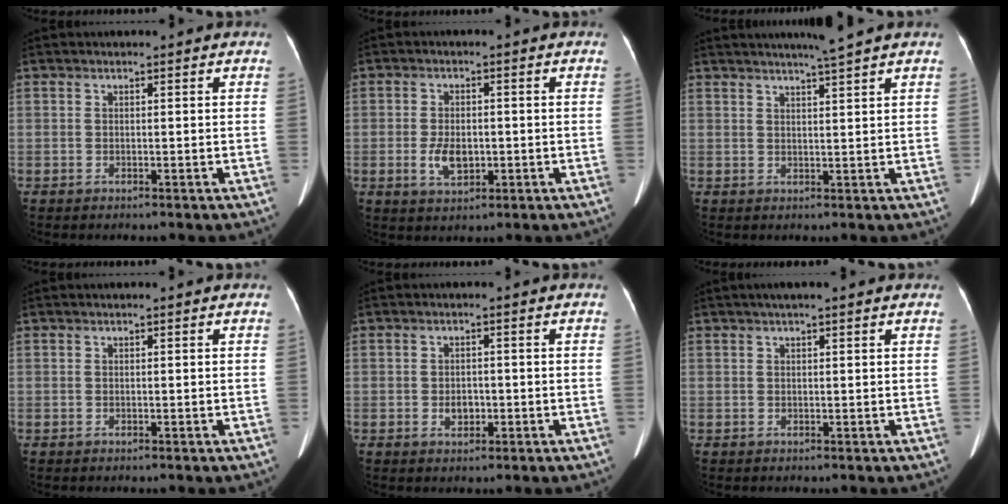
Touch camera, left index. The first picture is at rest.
{"total": 4.5, "force": [-1.0, 2.5, 3.6], "torque": [-0.072, 0.000, -0.013]}
{"total": 4.2, "force": [3.5, -1.2, 2.1], "torque": [-0.033, -0.002, 0.054]}
{"total": 0.0}
{"total": 2.3, "force": [-0.7, 1.6, 1.4], "torque": [-0.021, 0.004, -0.006]}
{"total": 3.8, "force": [2.7, 0.4, 2.6], "torque": [-0.040, 0.030, 0.039]}